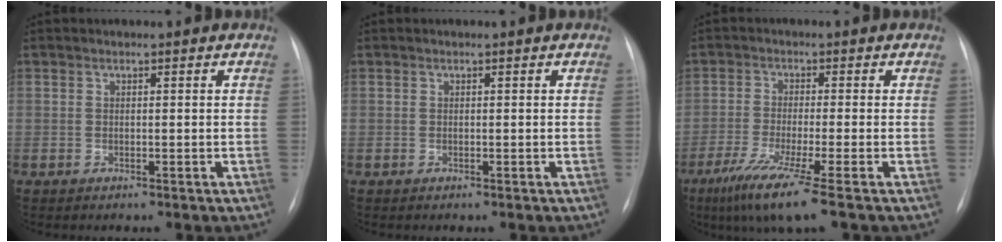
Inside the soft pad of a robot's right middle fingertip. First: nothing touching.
{"total": 0.0}
{"total": 8.6, "force": [-5.4, -0.8, 6.7], "torque": [-0.123, -0.030, -0.098]}